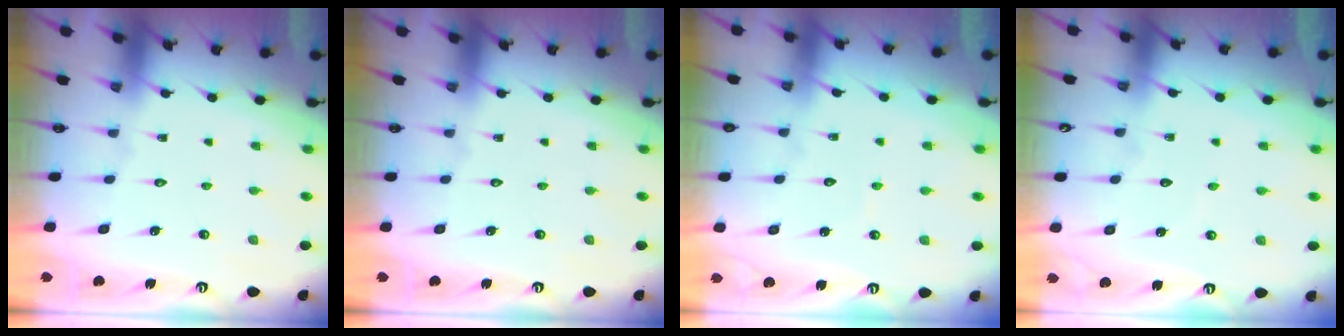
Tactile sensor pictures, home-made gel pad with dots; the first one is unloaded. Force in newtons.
{"total": 0.0}
{"total": 2.7, "press": 2.7, "slide": 0.3}
{"total": 2.9, "press": 2.9, "slide": 0.3}